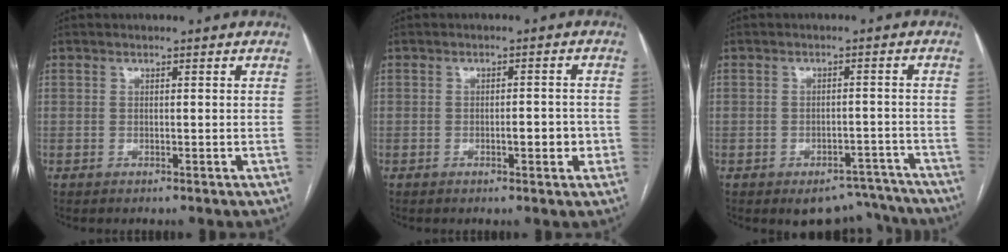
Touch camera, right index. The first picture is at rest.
{"total": 3.4, "force": [-1.0, 1.1, 3.0], "torque": [-0.043, 0.005, -0.012]}
{"total": 8.0, "force": [-7.2, 3.3, 0.9], "torque": [0.020, 0.026, -0.086]}